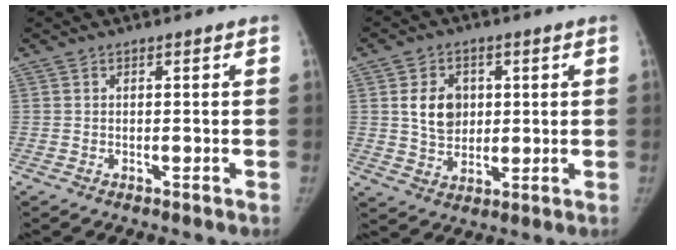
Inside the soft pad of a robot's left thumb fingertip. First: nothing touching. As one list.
[{"total": 8.1, "force": [1.7, 6.3, 4.8], "torque": [-0.052, -0.011, 0.036]}]